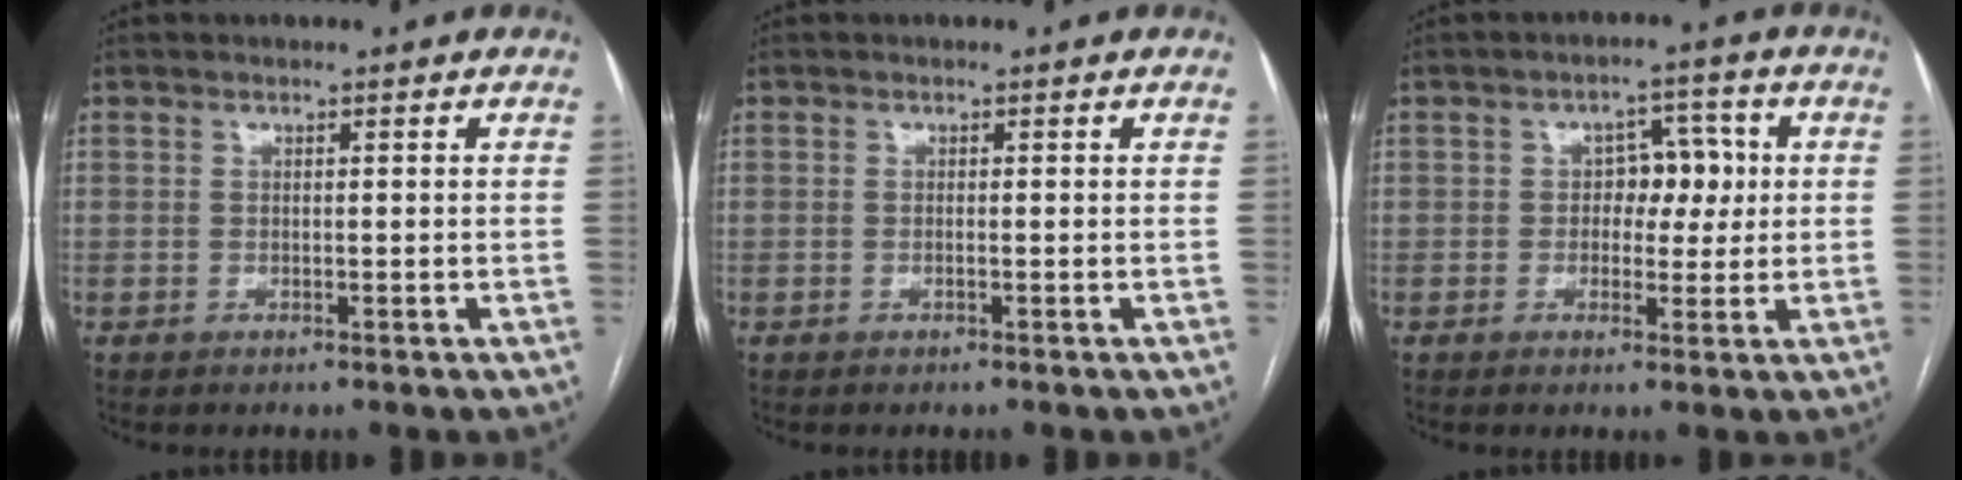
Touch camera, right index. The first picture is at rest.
{"total": 0.0}
{"total": 5.4, "force": [0.4, 3.4, 4.2], "torque": [-0.053, 0.018, 0.007]}